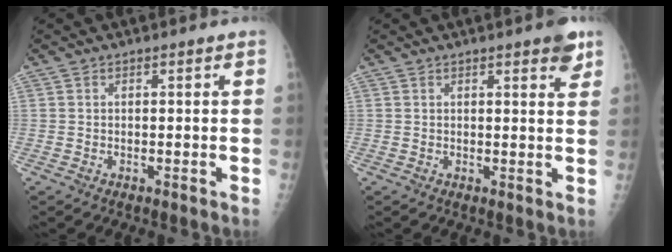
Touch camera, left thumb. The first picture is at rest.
{"total": 4.0, "force": [2.5, 1.0, 2.9], "torque": [-0.027, -0.012, 0.028]}